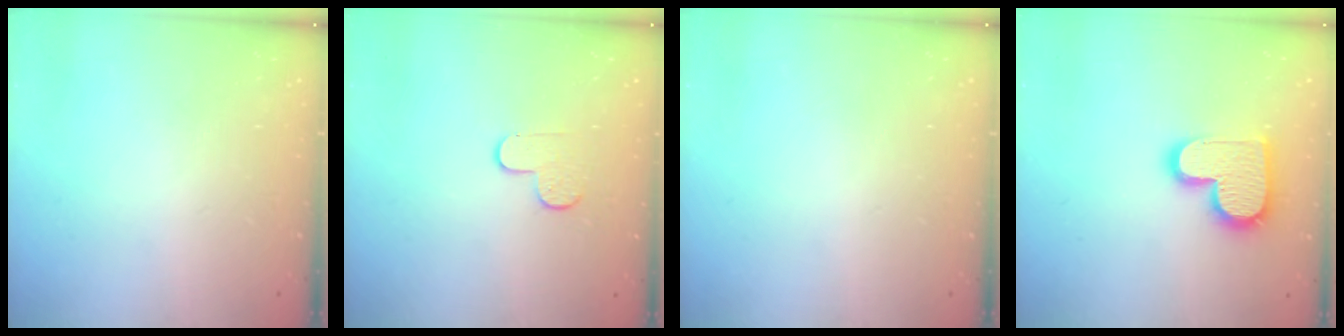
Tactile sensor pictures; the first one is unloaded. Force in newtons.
{"total": 4.6, "press": 4.5, "slide": 0.5}
{"total": 0.0}
{"total": 15.1, "press": 15.1, "slide": 1.1}